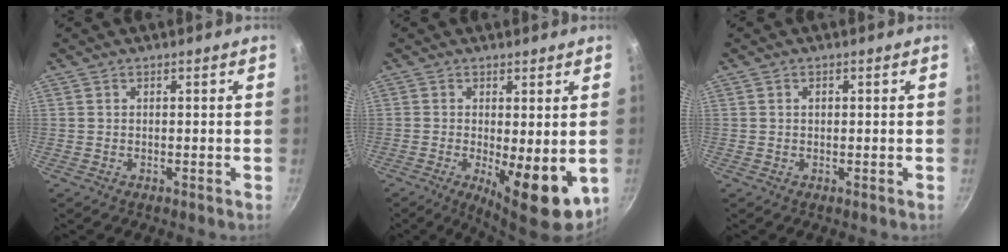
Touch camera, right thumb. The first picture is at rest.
{"total": 10.8, "force": [-1.9, 3.6, 10.0], "torque": [-0.126, -0.010, -0.012]}
{"total": 0.9, "force": [0.2, 0.7, 0.5], "torque": [-0.007, 0.005, 0.003]}